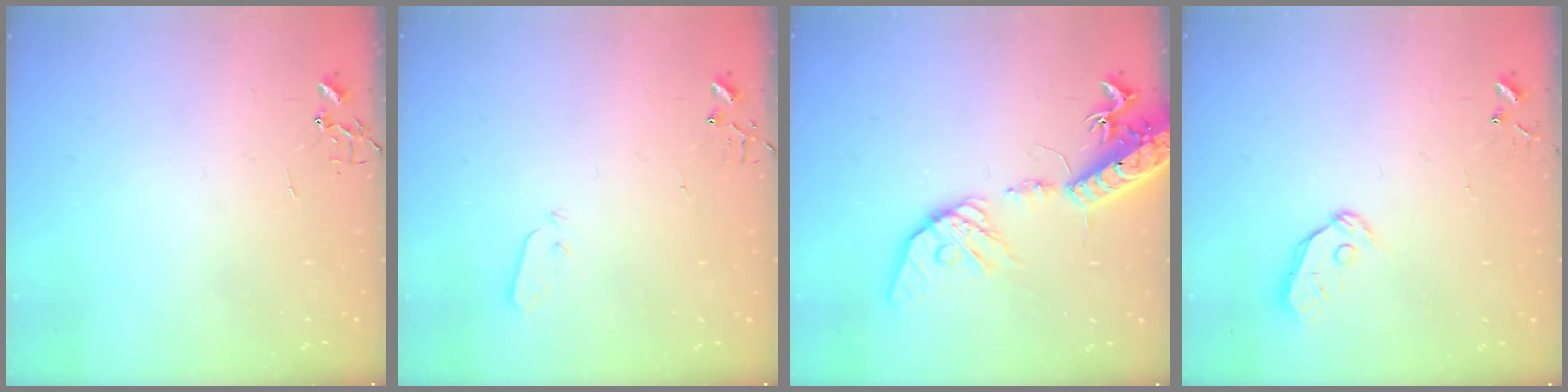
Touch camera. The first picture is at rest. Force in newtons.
{"total": 3.0, "press": 2.9, "slide": 0.3}
{"total": 18.0, "press": 17.7, "slide": 3.3}
{"total": 4.4, "press": 4.4, "slide": 0.5}